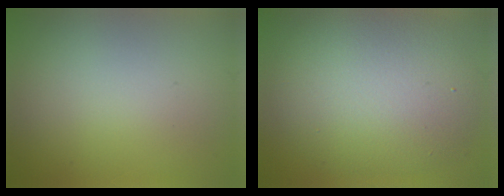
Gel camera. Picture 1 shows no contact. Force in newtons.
{"total": 8.5, "press": 8.4, "slide": 0.9}